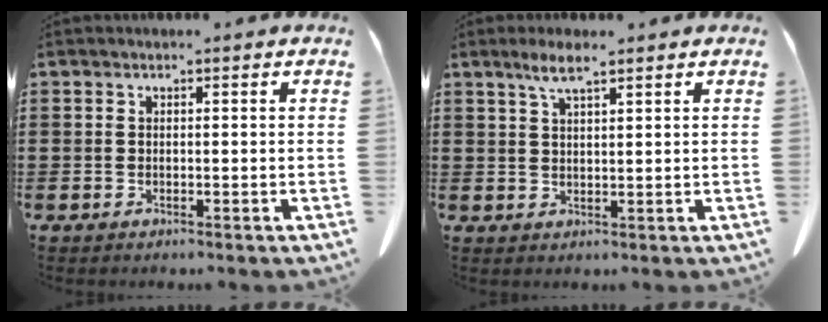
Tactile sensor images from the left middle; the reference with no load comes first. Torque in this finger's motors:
{"motor_torque": [0.05, 0.01, 0.10, 0.04]}